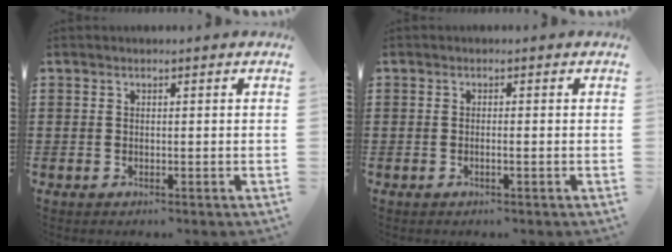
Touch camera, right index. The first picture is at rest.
{"total": 0.9, "force": [-0.4, -0.2, 0.7], "torque": [-0.012, -0.004, -0.007]}